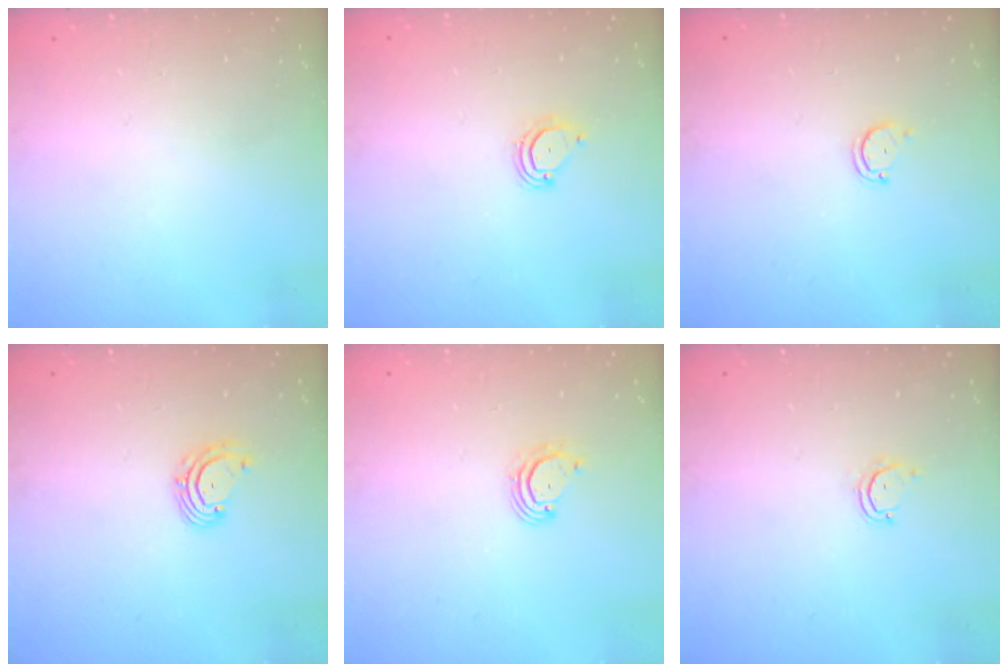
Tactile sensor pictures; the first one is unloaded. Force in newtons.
{"total": 3.5, "press": 3.5, "slide": 0.3}
{"total": 2.3, "press": 2.3, "slide": 0.4}
{"total": 2.7, "press": 2.7, "slide": 0.6}
{"total": 3.0, "press": 3.0, "slide": 0.3}
{"total": 2.9, "press": 2.9, "slide": 0.3}